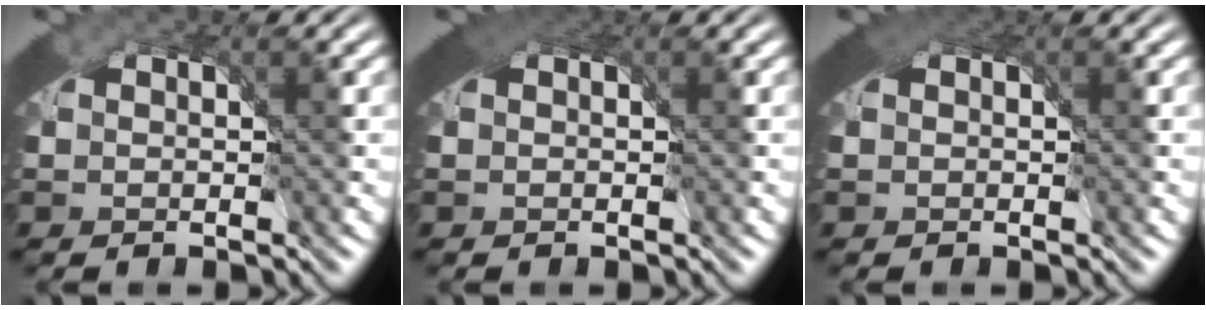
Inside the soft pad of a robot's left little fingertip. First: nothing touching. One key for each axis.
{"total": 0.5, "fx": 0.2, "fy": 0.2, "fz": 0.4, "tx": -0.005, "ty": 0.005, "tz": 0.000}
{"total": 0.0}